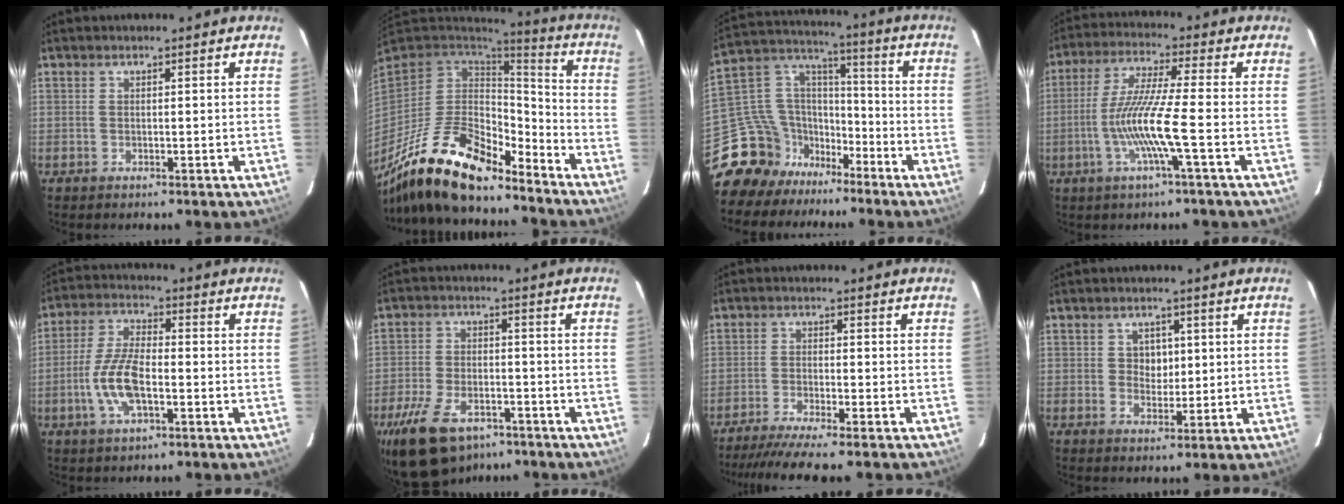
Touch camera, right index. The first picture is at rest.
{"total": 19.8, "force": [-15.1, 6.8, 10.9], "torque": [-0.223, -0.030, -0.268]}
{"total": 16.2, "force": [-11.8, 10.2, 4.2], "torque": [-0.107, 0.048, -0.198]}
{"total": 10.6, "force": [-3.5, -1.1, 9.9], "torque": [-0.197, -0.007, -0.066]}
{"total": 9.8, "force": [-3.0, 3.7, 8.5], "torque": [-0.180, 0.003, -0.059]}
{"total": 15.1, "force": [-9.9, 8.2, 8.0], "torque": [-0.185, -0.011, -0.167]}
{"total": 9.1, "force": [-7.9, -0.3, 4.4], "torque": [-0.102, -0.023, -0.131]}
{"total": 3.4, "force": [0.6, 3.1, 1.4], "torque": [-0.020, 0.008, 0.011]}